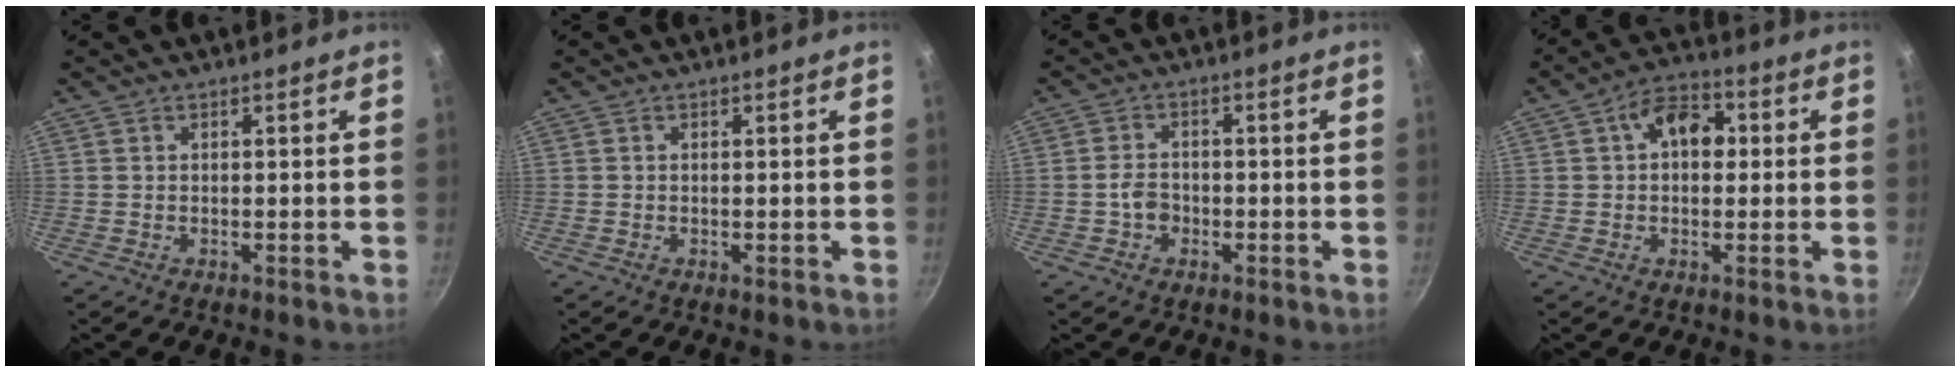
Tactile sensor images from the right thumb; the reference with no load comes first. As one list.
[{"total": 0.0}, {"total": 3.4, "force": [-1.1, 2.7, 1.8], "torque": [-0.024, 0.017, -0.022]}, {"total": 8.2, "force": [1.4, 5.6, 5.8], "torque": [-0.051, 0.017, 0.009]}]